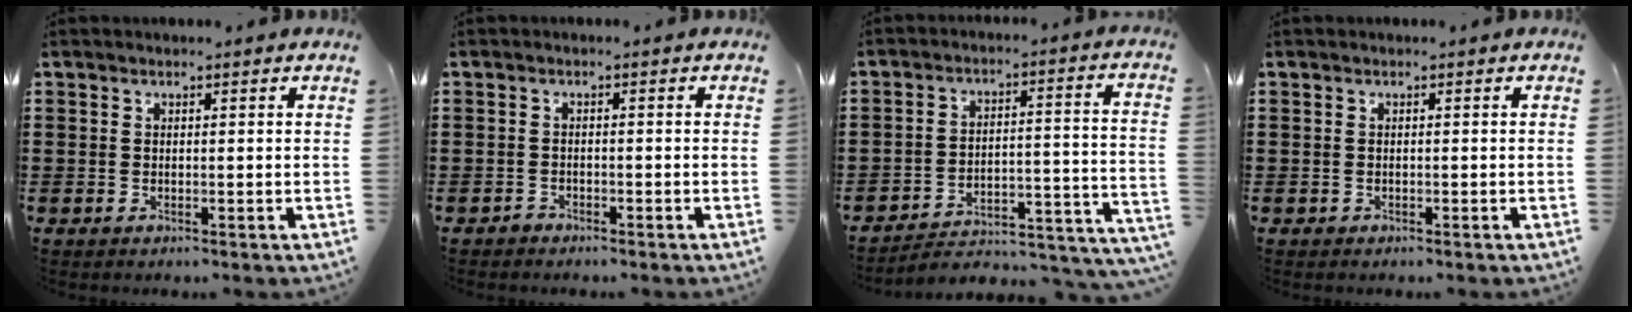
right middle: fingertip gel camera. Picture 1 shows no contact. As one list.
[{"total": 1.0, "force": [-0.9, 0.4, 0.1], "torque": [-0.005, -0.001, -0.019]}, {"total": 3.0, "force": [-2.7, 0.6, 1.1], "torque": [-0.028, -0.018, -0.063]}, {"total": 0.0}]